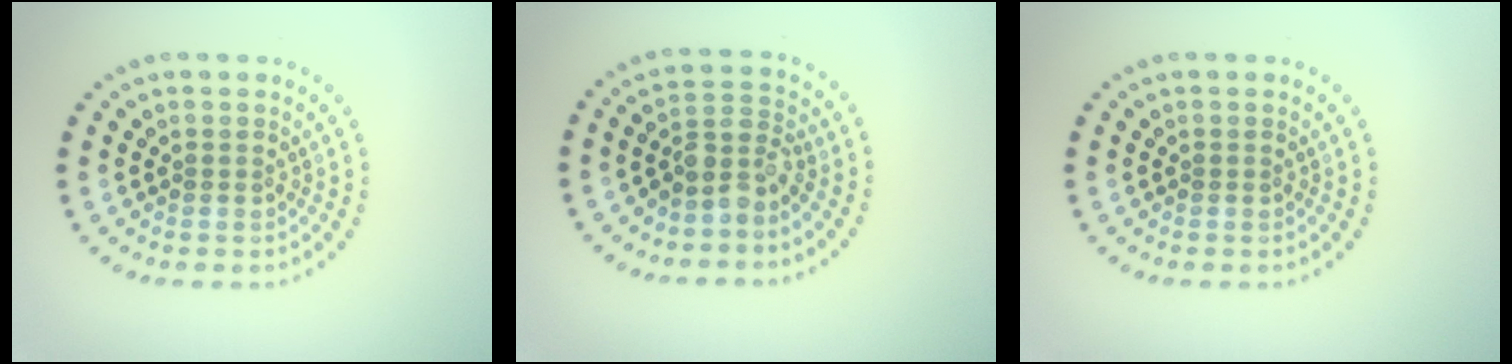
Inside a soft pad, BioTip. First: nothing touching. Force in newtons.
{"total": 2.9, "press": 2.2, "slide": 1.9}
{"total": 0.0}